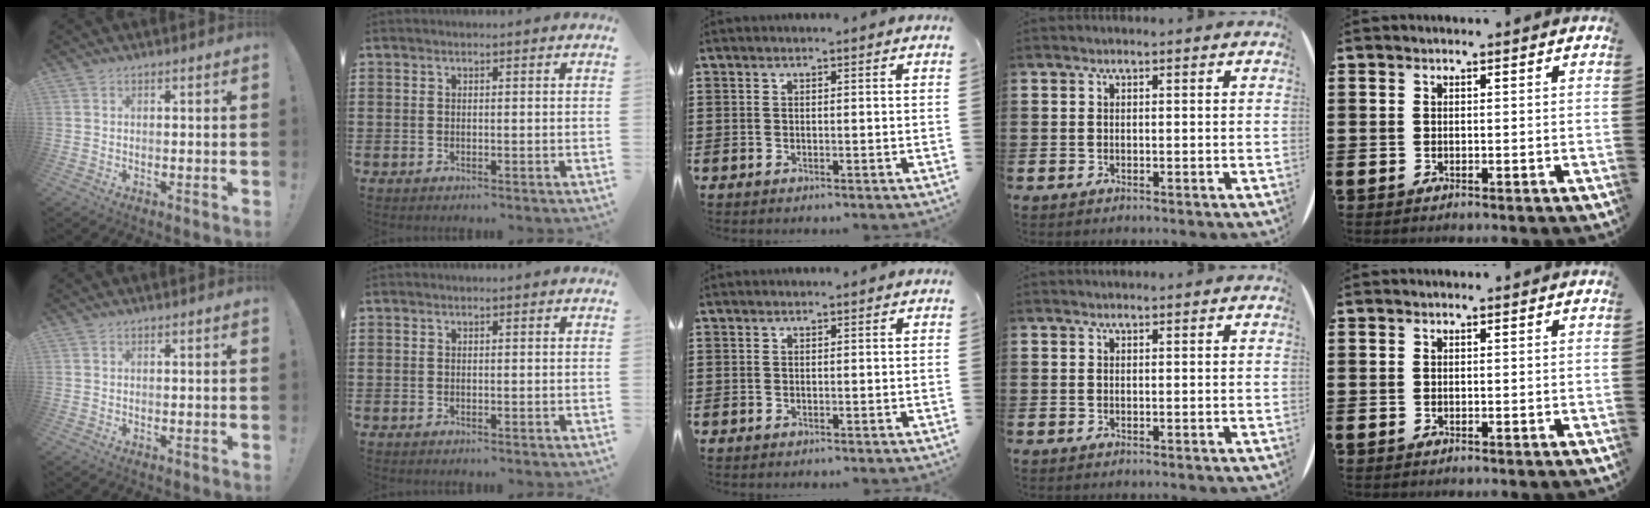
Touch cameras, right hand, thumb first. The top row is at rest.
{}